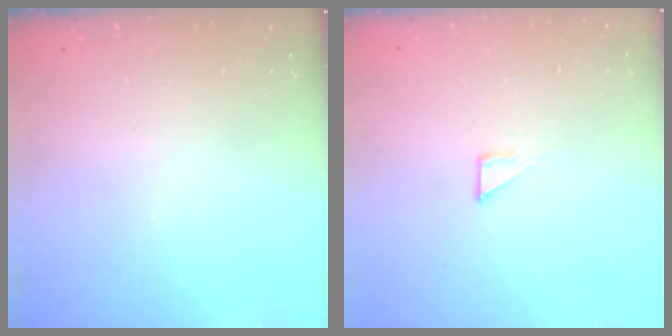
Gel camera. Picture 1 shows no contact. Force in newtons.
{"total": 3.3, "press": 3.3, "slide": 0.3}